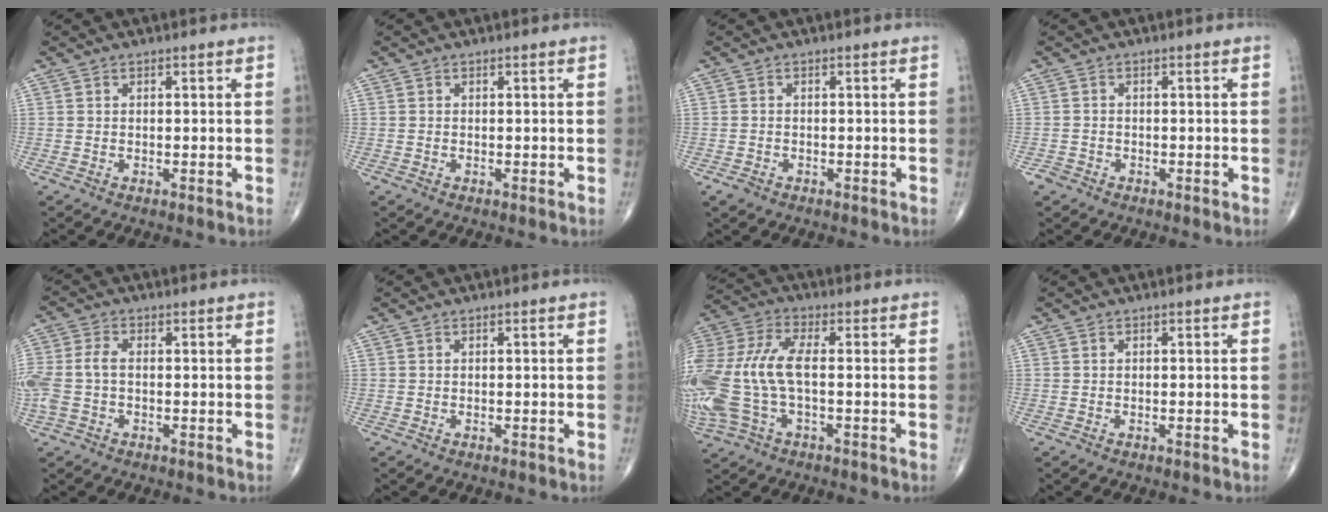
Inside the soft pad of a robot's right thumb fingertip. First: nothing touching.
{"total": 0.0}
{"total": 1.4, "force": [-0.9, 1.0, 0.5], "torque": [-0.008, 0.003, -0.015]}
{"total": 1.5, "force": [-1.0, 1.1, 0.1], "torque": [0.002, 0.005, -0.022]}
{"total": 7.3, "force": [-0.7, 4.5, 5.7], "torque": [-0.156, 0.015, -0.015]}
{"total": 0.0}
{"total": 17.5, "force": [-1.5, 8.1, 15.4], "torque": [-0.387, 0.015, -0.025]}
{"total": 0.0}